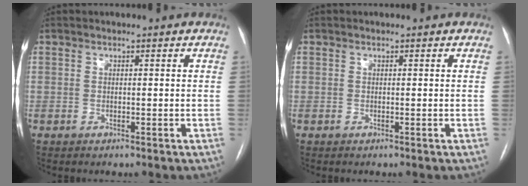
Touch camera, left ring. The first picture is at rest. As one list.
[{"total": 0.0}]